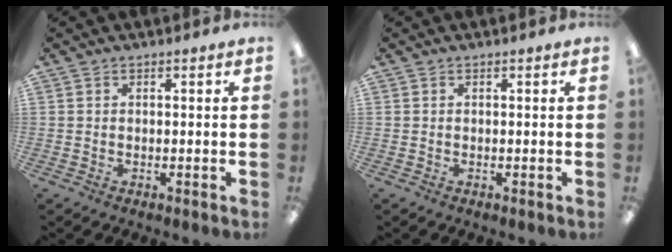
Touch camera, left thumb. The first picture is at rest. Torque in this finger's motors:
{"motor_torque": [-0.01, 0.01, -0.14, 0.04, 0.00]}